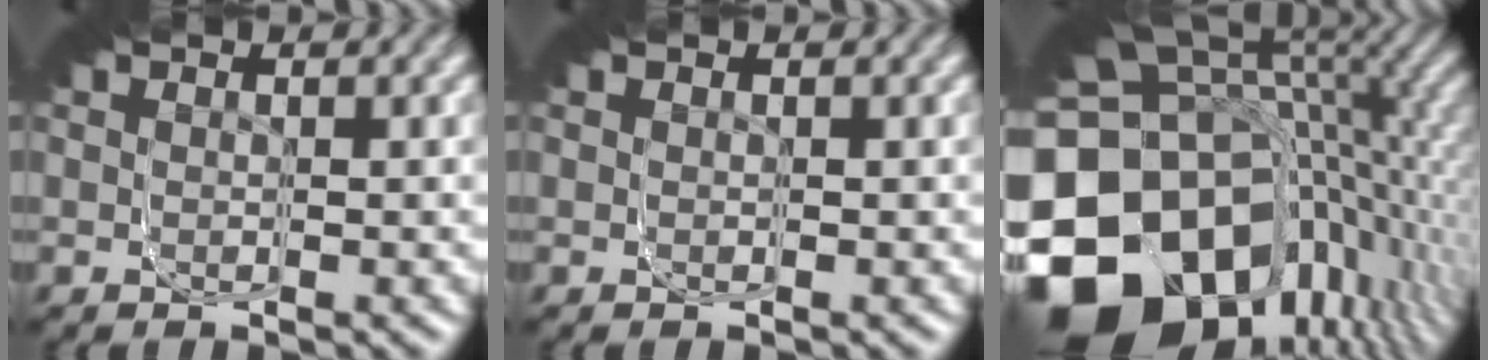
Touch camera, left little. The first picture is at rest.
{"total": 0.0}
{"total": 23.7, "force": [-7.5, 15.1, 16.7], "torque": [-0.283, -0.069, -0.101]}